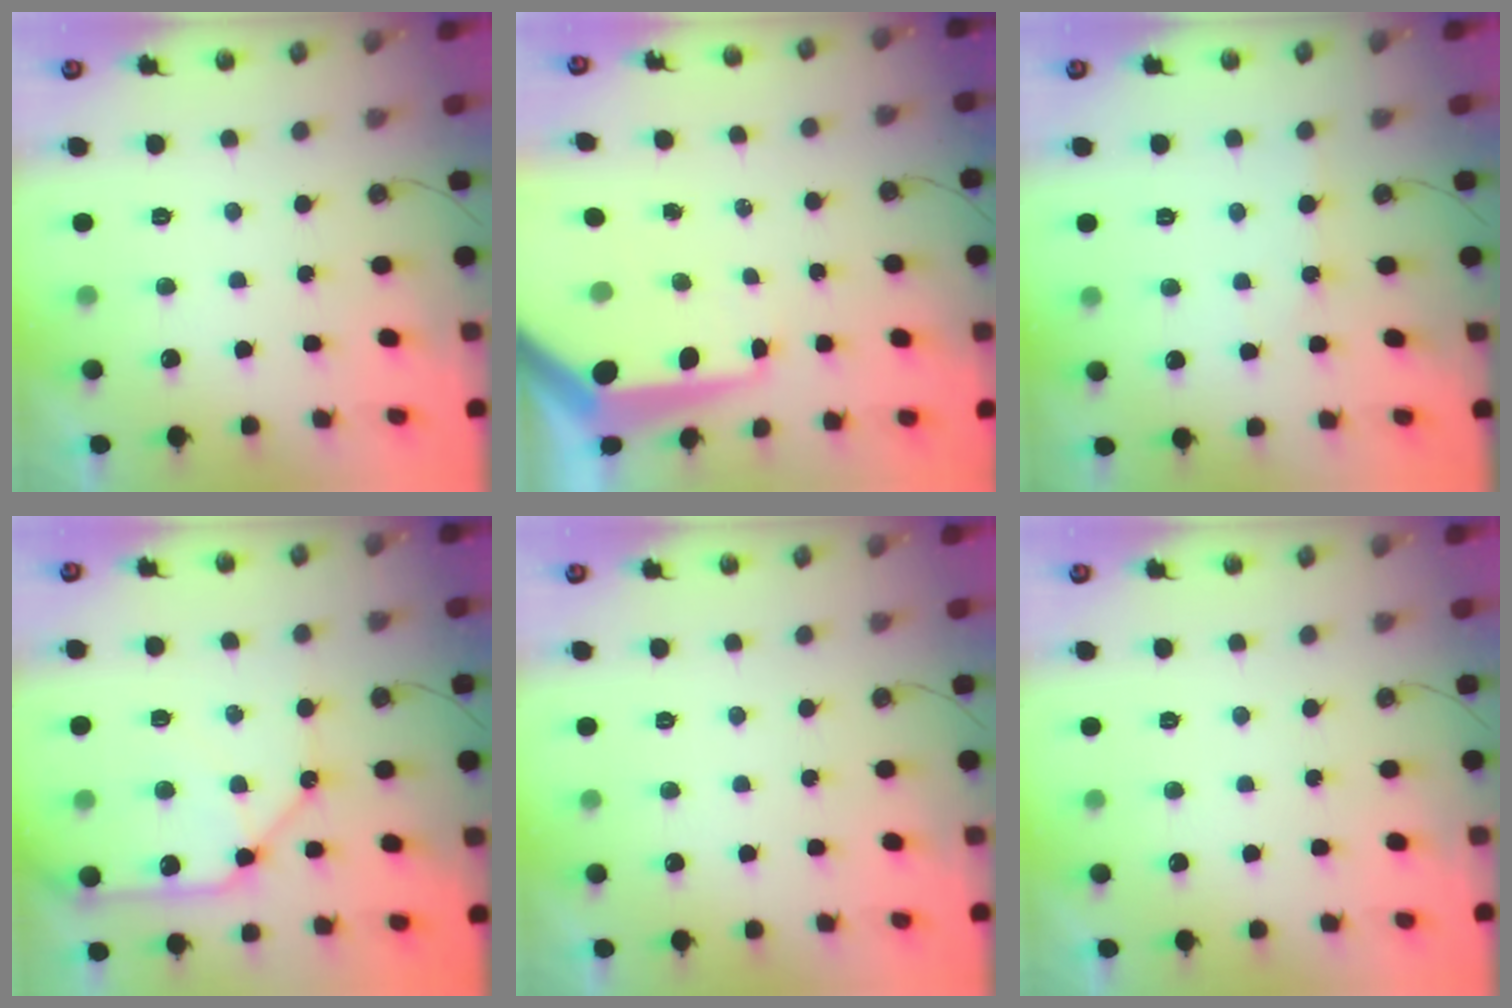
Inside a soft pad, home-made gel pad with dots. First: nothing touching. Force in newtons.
{"total": 12.2, "press": 12.1, "slide": 1.0}
{"total": 2.9, "press": 2.9, "slide": 0.3}
{"total": 14.4, "press": 14.3, "slide": 1.8}
{"total": 0.0}
{"total": 0.0}